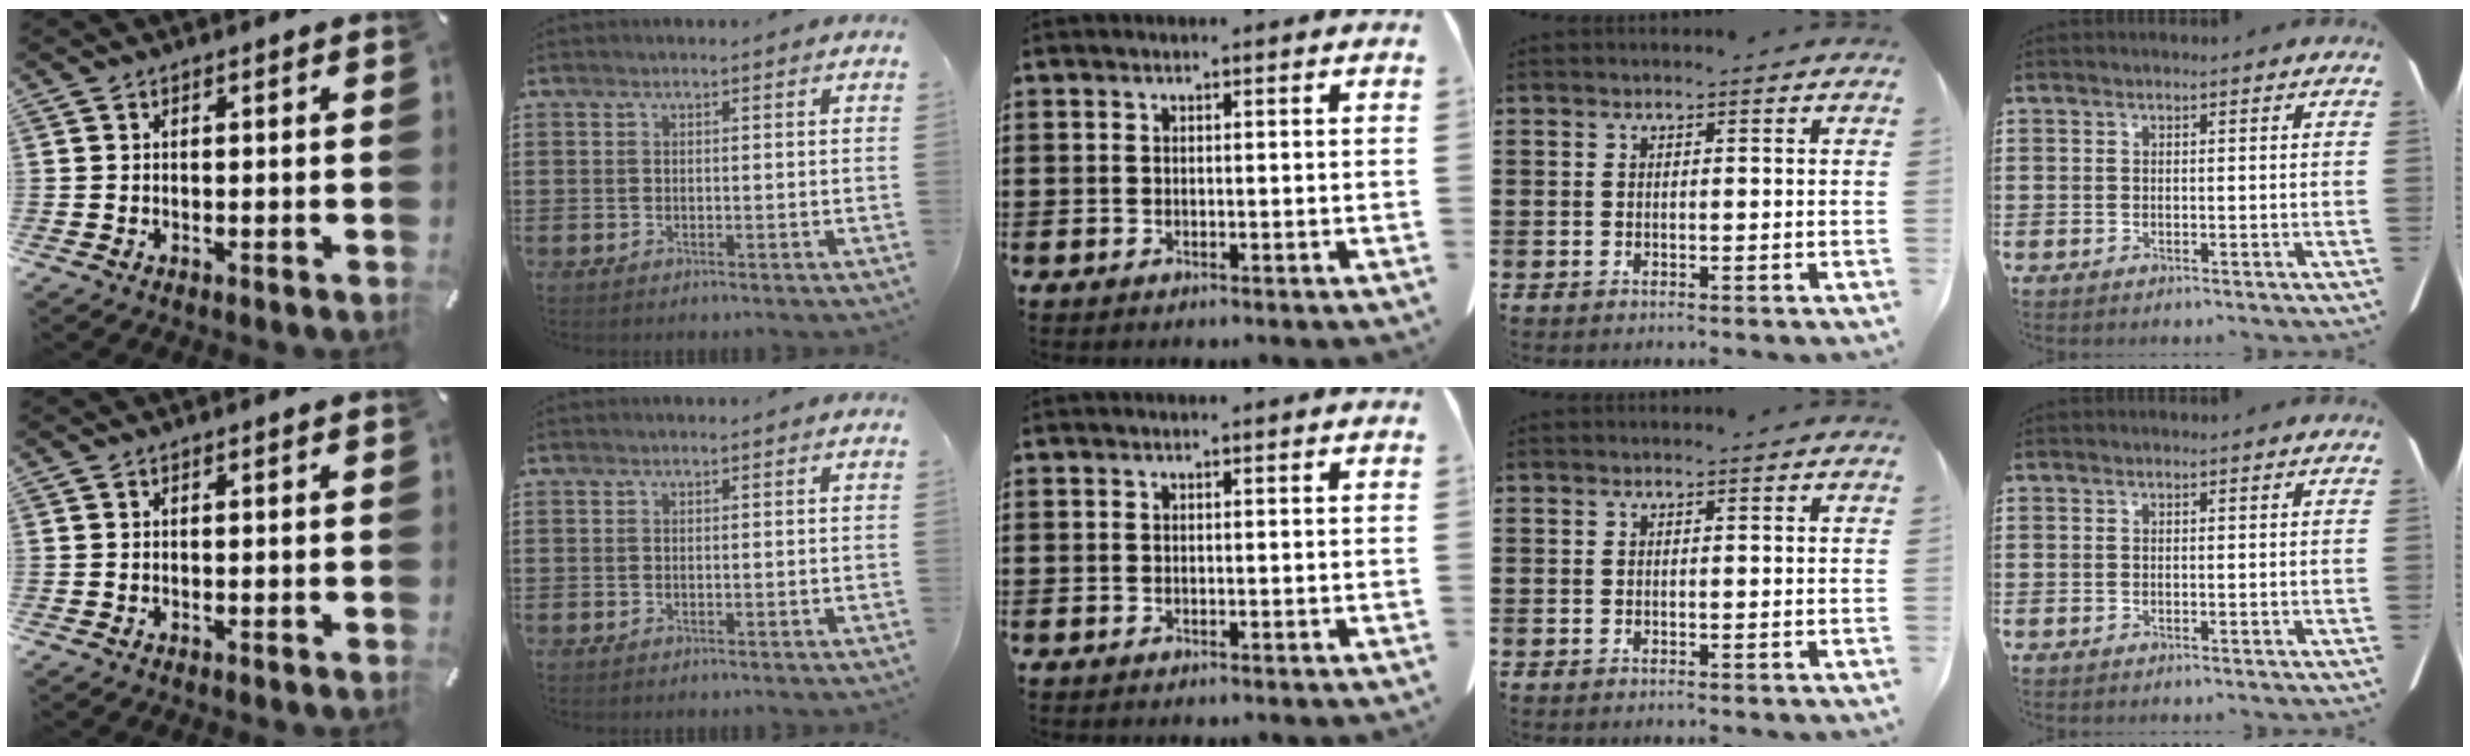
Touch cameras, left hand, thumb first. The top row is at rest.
{}